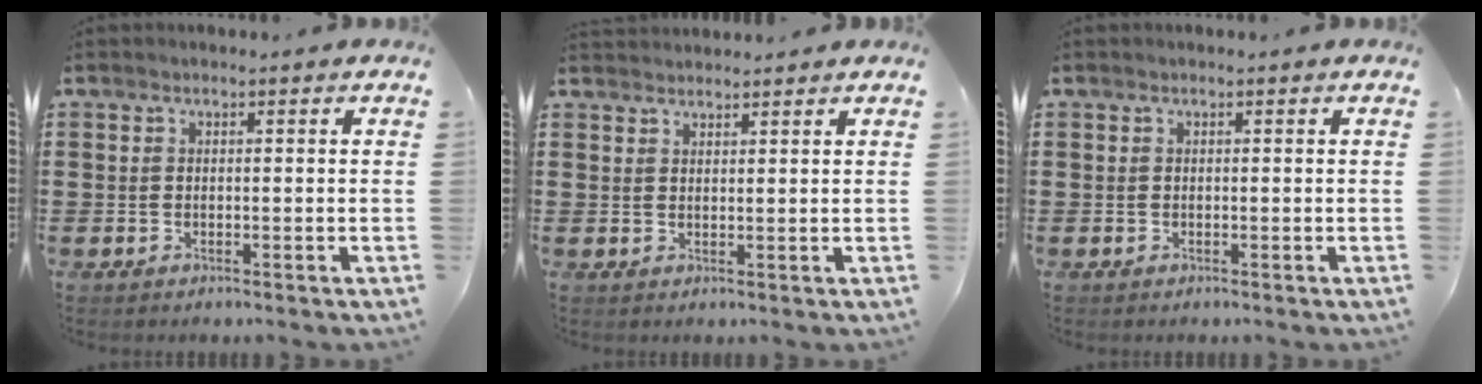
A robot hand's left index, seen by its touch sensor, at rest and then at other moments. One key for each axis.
{"total": 1.7, "fx": 1.7, "fy": 0.2, "fz": 0.0, "tx": -0.003, "ty": 0.000, "tz": 0.033}
{"total": 0.0}